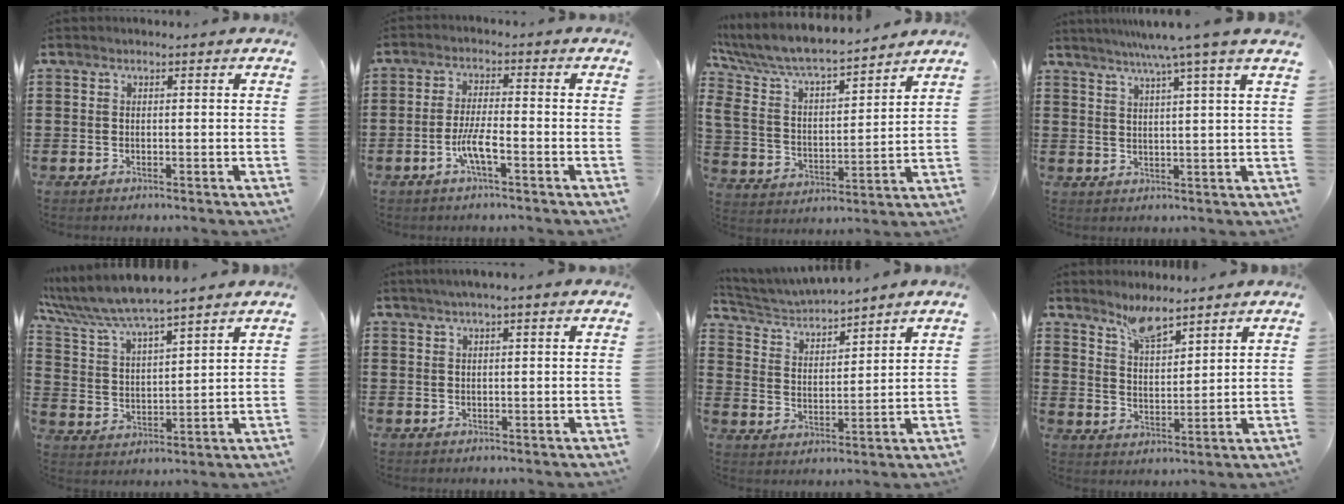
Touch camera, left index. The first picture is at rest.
{"total": 5.0, "force": [-2.1, 0.9, 4.4], "torque": [-0.093, -0.003, -0.043]}
{"total": 7.0, "force": [6.0, 1.5, 3.3], "torque": [-0.091, -0.042, 0.100]}
{"total": 6.3, "force": [4.5, -1.4, 4.1], "torque": [-0.090, -0.013, 0.074]}
{"total": 6.6, "force": [5.9, 0.3, 2.8], "torque": [-0.081, -0.032, 0.101]}
{"total": 1.8, "force": [1.2, 0.0, 1.3], "torque": [-0.026, 0.002, 0.021]}
{"total": 4.3, "force": [4.3, 0.2, 0.6], "torque": [-0.034, -0.024, 0.072]}
{"total": 5.5, "force": [4.8, 1.1, 2.5], "torque": [-0.054, -0.013, 0.087]}